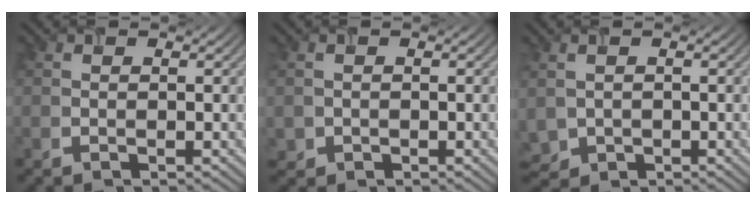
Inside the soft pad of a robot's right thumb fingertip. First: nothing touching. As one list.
[{"total": 1.3, "force": [-0.4, 1.3, 0.0], "torque": [0.003, -0.006, -0.010]}, {"total": 2.5, "force": [-0.2, 2.2, 1.2], "torque": [-0.044, -0.012, -0.002]}]